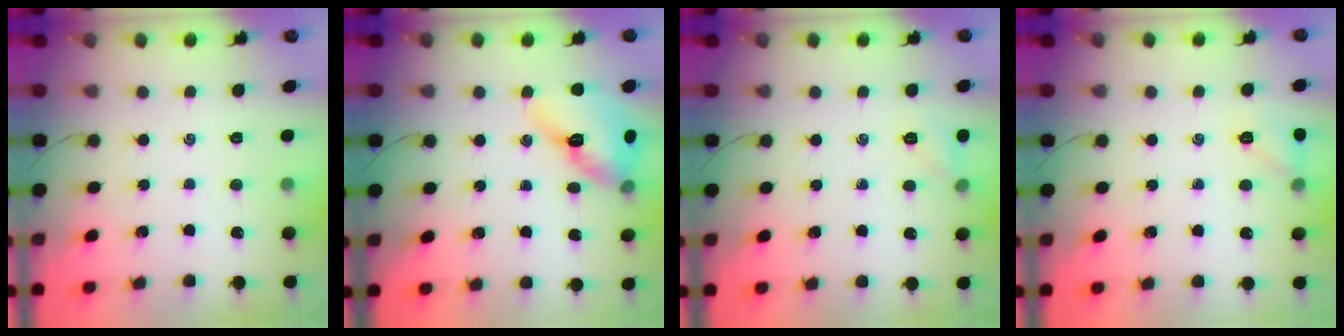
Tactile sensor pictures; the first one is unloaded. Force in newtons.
{"total": 14.4, "press": 14.1, "slide": 3.1}
{"total": 5.6, "press": 5.5, "slide": 1.4}
{"total": 8.0, "press": 7.8, "slide": 1.7}